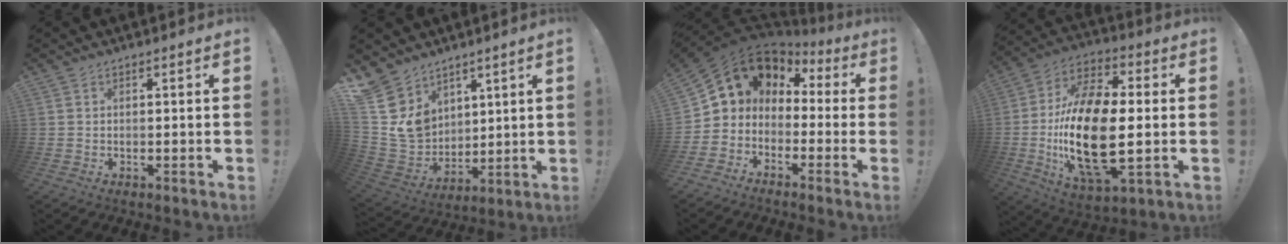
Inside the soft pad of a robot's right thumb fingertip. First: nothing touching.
{"total": 11.8, "force": [5.6, 10.1, 2.6], "torque": [-0.047, -0.056, 0.120]}
{"total": 6.8, "force": [1.2, 6.4, 2.2], "torque": [-0.041, -0.017, 0.025]}
{"total": 25.2, "force": [-1.8, 12.6, 21.7], "torque": [-0.438, -0.002, -0.031]}